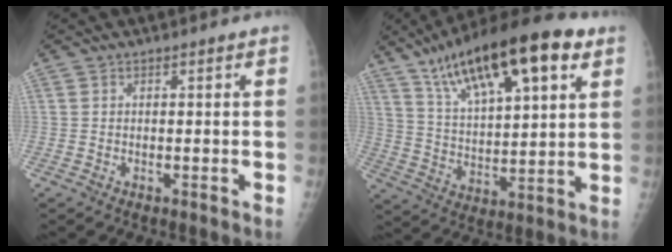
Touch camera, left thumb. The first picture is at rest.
{"total": 22.9, "force": [12.5, 7.6, 17.6], "torque": [-0.270, -0.026, 0.214]}